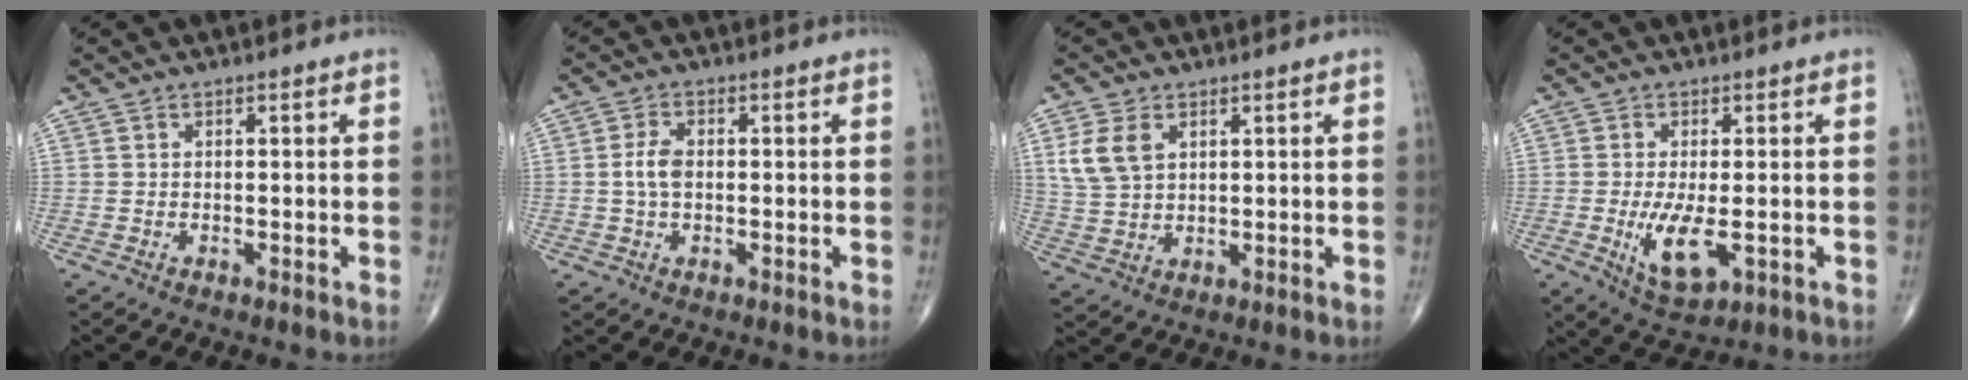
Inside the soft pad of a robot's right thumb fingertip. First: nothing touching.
{"total": 3.7, "force": [0.0, 2.2, 3.0], "torque": [-0.066, 0.006, -0.005]}
{"total": 6.8, "force": [2.5, 4.4, 4.6], "torque": [-0.091, -0.002, 0.057]}
{"total": 7.6, "force": [-1.5, 3.1, 6.8], "torque": [-0.127, -0.020, -0.016]}